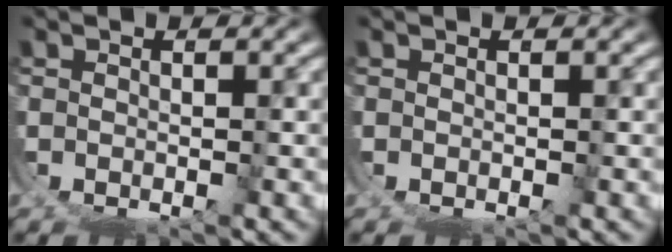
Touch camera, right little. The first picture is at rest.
{"total": 0.0}